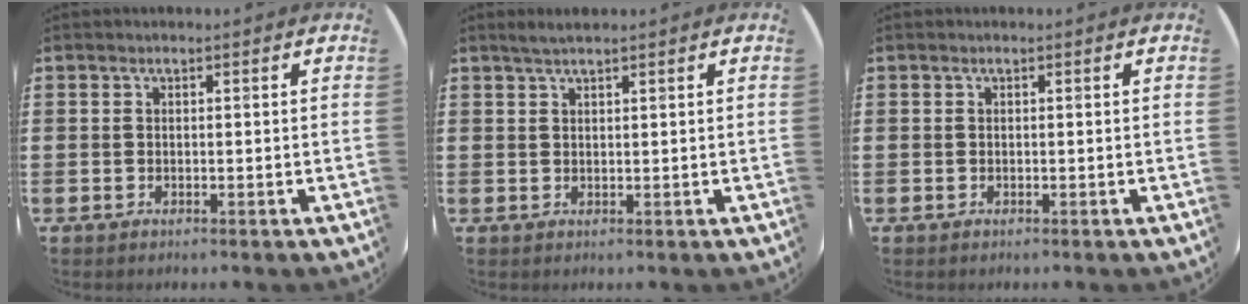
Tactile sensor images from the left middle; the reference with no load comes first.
{"total": 1.5, "force": [1.3, 0.1, 0.8], "torque": [-0.017, 0.002, 0.023]}
{"total": 0.0}